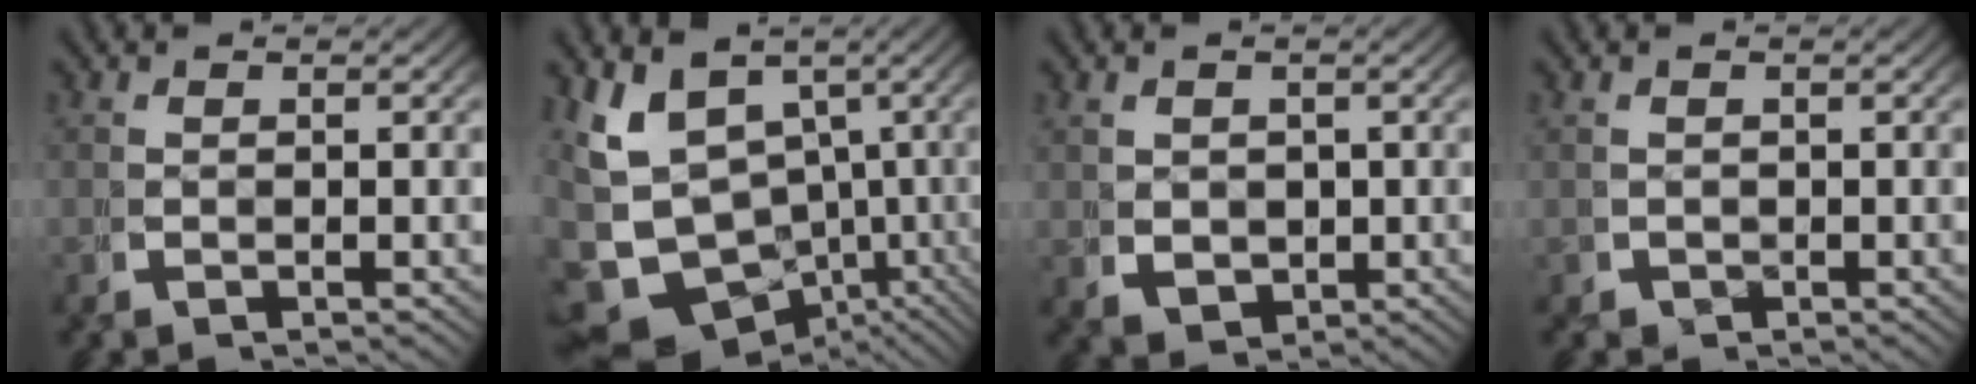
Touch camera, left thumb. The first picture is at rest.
{"total": 14.4, "force": [-2.7, 10.8, 9.2], "torque": [-0.200, -0.077, -0.014]}
{"total": 3.6, "force": [-0.2, 3.0, 2.1], "torque": [-0.046, -0.025, 0.016]}
{"total": 1.2, "force": [-0.4, 1.2, 0.1], "torque": [0.001, -0.008, -0.004]}